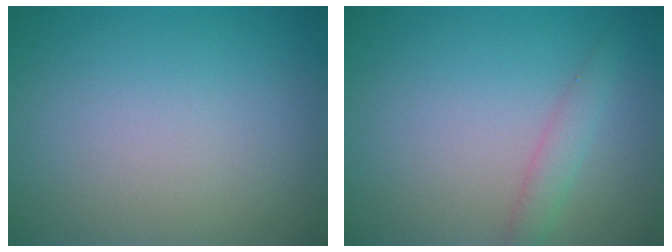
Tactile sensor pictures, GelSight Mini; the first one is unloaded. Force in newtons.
{"total": 1.7, "press": 1.7, "slide": 0.1}